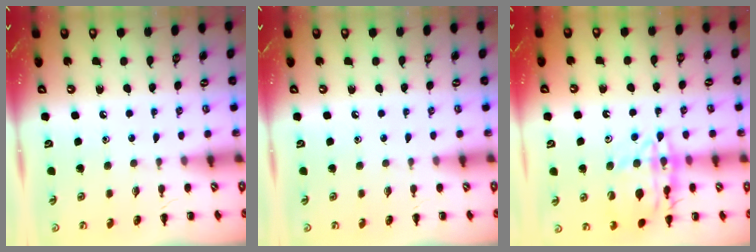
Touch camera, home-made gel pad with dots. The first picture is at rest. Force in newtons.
{"total": 0.0}
{"total": 16.2, "press": 16.0, "slide": 2.3}